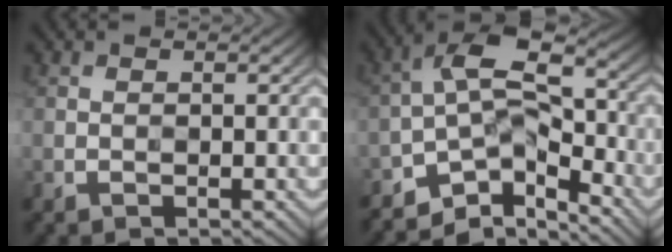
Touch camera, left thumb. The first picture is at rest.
{"total": 10.5, "force": [-7.3, 4.4, 6.1], "torque": [-0.107, 0.004, -0.138]}